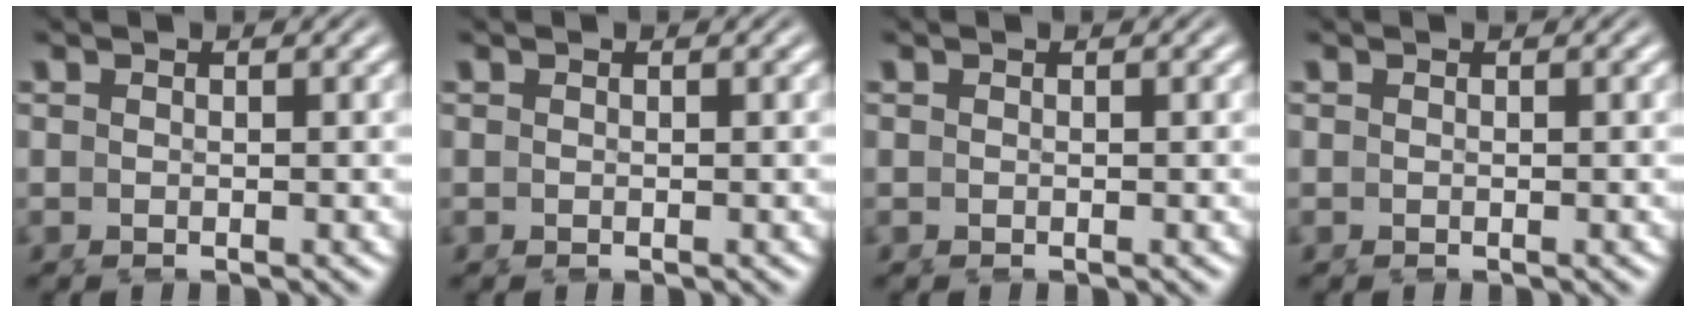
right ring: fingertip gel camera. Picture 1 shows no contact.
{"total": 0.0}
{"total": 0.0}
{"total": 0.0}